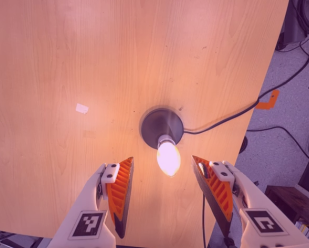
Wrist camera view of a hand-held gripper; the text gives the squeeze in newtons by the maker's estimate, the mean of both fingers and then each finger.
{"total": 0.0}